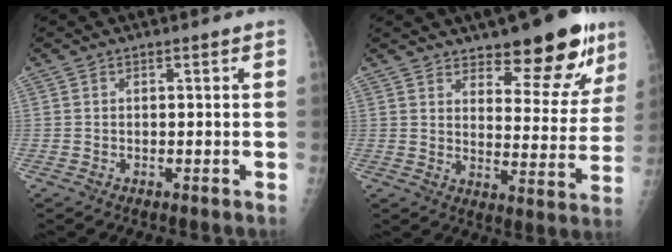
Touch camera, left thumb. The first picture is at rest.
{"total": 14.7, "force": [10.2, 5.4, 9.2], "torque": [-0.063, -0.068, 0.147]}